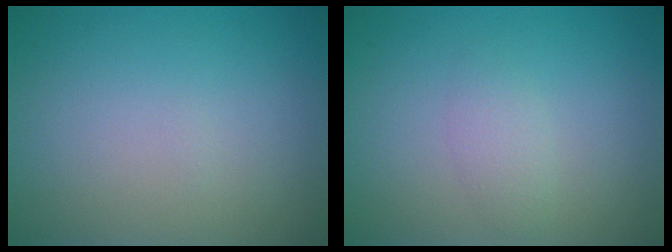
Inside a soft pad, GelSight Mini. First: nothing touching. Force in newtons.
{"total": 1.4, "press": 1.4, "slide": 0.0}